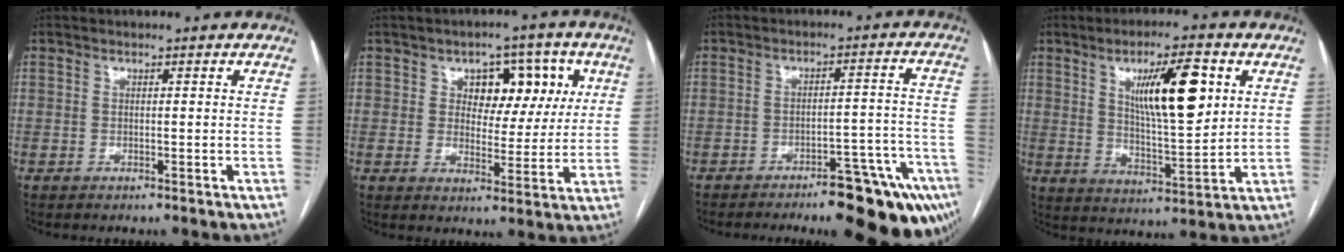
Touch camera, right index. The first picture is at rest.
{"total": 9.2, "force": [3.0, 5.8, 6.5], "torque": [-0.071, 0.025, 0.047]}
{"total": 16.5, "force": [-12.1, 3.6, 10.6], "torque": [-0.051, 0.034, -0.158]}
{"total": 12.9, "force": [4.5, 3.4, 11.6], "torque": [-0.193, 0.003, 0.080]}